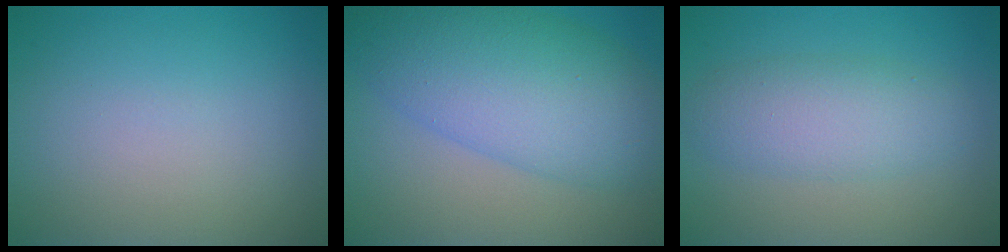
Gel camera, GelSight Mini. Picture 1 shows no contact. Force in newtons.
{"total": 9.6, "press": 9.6, "slide": 0.3}
{"total": 4.2, "press": 4.2, "slide": 0.0}